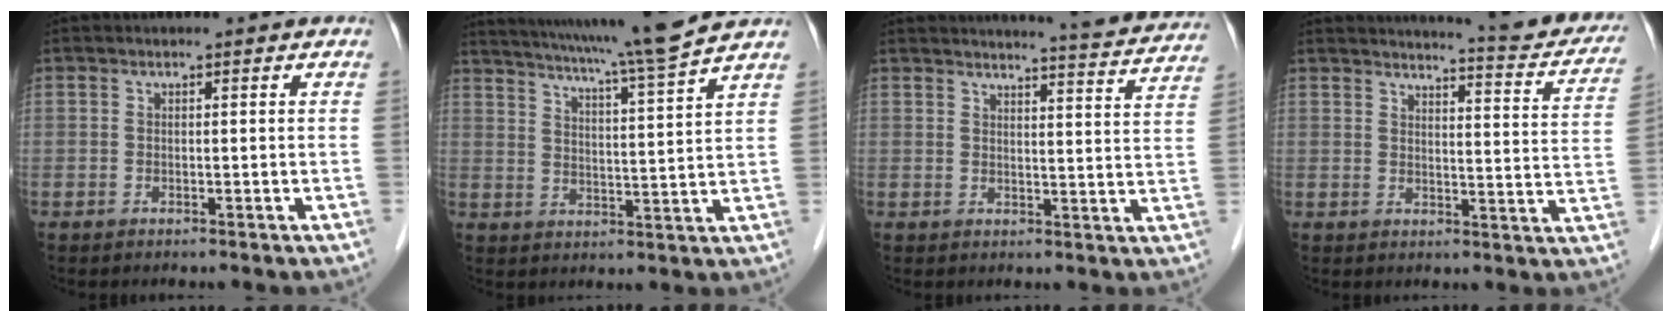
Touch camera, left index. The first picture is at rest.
{"total": 15.2, "force": [13.2, -2.0, 7.2], "torque": [-0.126, -0.018, 0.186]}
{"total": 13.8, "force": [13.4, 0.0, 3.6], "torque": [-0.046, -0.048, 0.141]}
{"total": 15.5, "force": [14.2, 1.6, 5.9], "torque": [-0.065, -0.051, 0.147]}